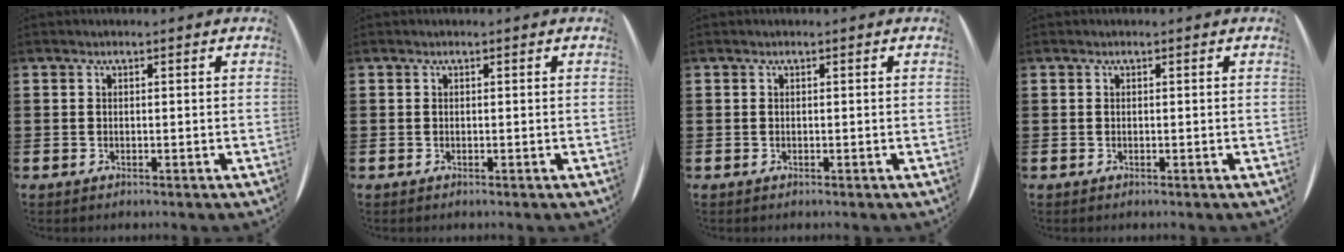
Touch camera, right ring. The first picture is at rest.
{"total": 0.0}
{"total": 0.0}
{"total": 0.0}